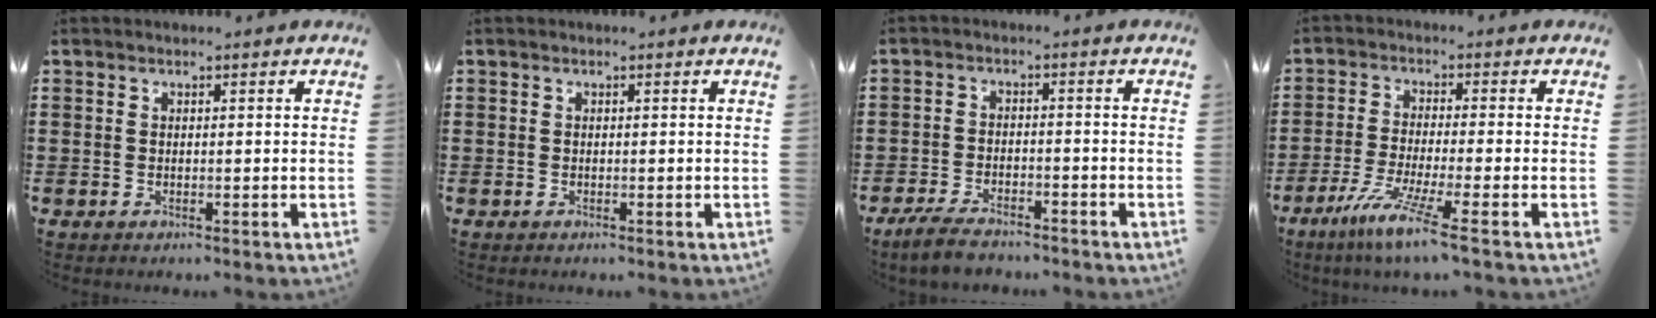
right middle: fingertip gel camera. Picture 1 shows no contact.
{"total": 0.0}
{"total": 4.1, "force": [-3.6, 0.9, 1.6], "torque": [-0.043, -0.001, -0.073]}
{"total": 6.6, "force": [-4.6, -0.6, 4.8], "torque": [-0.097, -0.021, -0.084]}